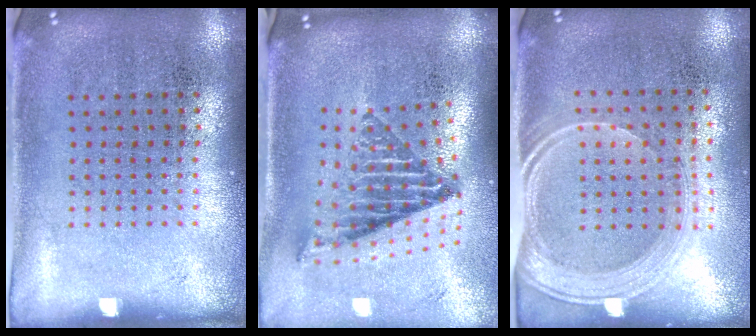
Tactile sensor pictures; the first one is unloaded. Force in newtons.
{"total": 1.9, "press": 1.4, "slide": 1.2}
{"total": 1.9, "press": 1.6, "slide": 1.1}